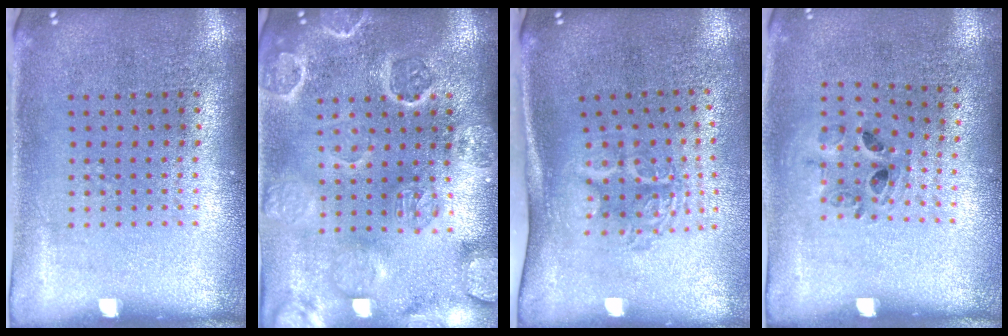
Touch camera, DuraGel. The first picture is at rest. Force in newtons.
{"total": 3.3, "press": 3.1, "slide": 1.0}
{"total": 1.8, "press": 1.2, "slide": 1.3}
{"total": 0.9, "press": 0.8, "slide": 0.2}